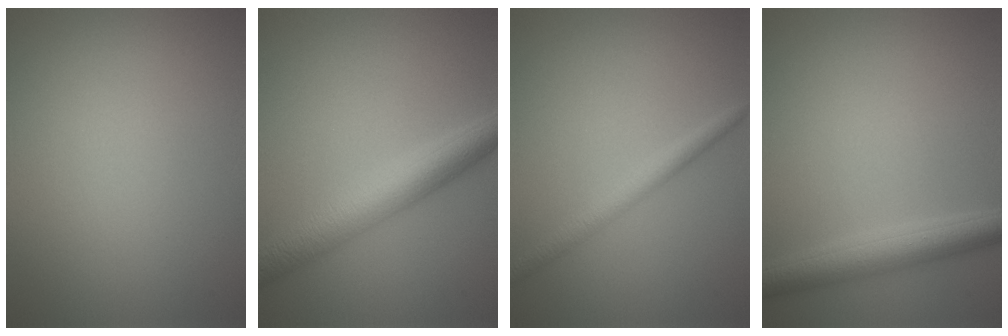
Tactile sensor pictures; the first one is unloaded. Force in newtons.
{"total": 5.2, "press": 5.2, "slide": 0.1}
{"total": 2.1, "press": 2.1, "slide": 0.0}
{"total": 3.9, "press": 3.9, "slide": 0.1}